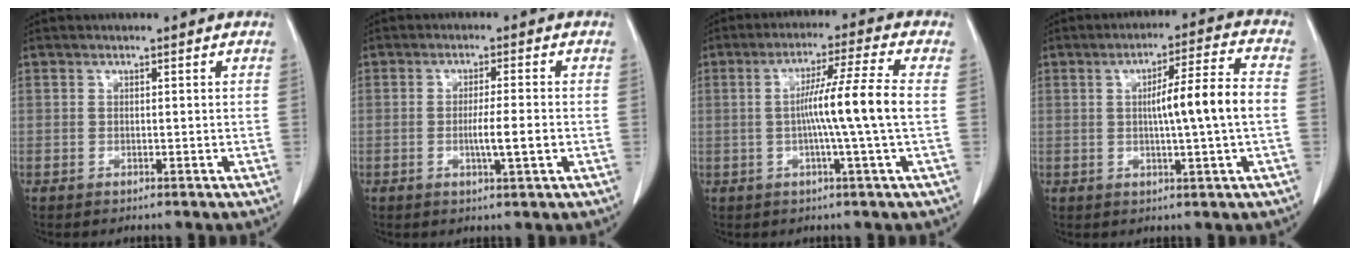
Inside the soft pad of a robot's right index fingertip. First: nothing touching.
{"total": 4.6, "force": [-1.0, 0.0, 4.5], "torque": [-0.077, -0.006, -0.016]}
{"total": 9.4, "force": [-0.5, -2.0, 9.2], "torque": [-0.161, 0.006, -0.006]}
{"total": 9.5, "force": [-0.2, -0.5, 9.5], "torque": [-0.151, 0.009, -0.005]}